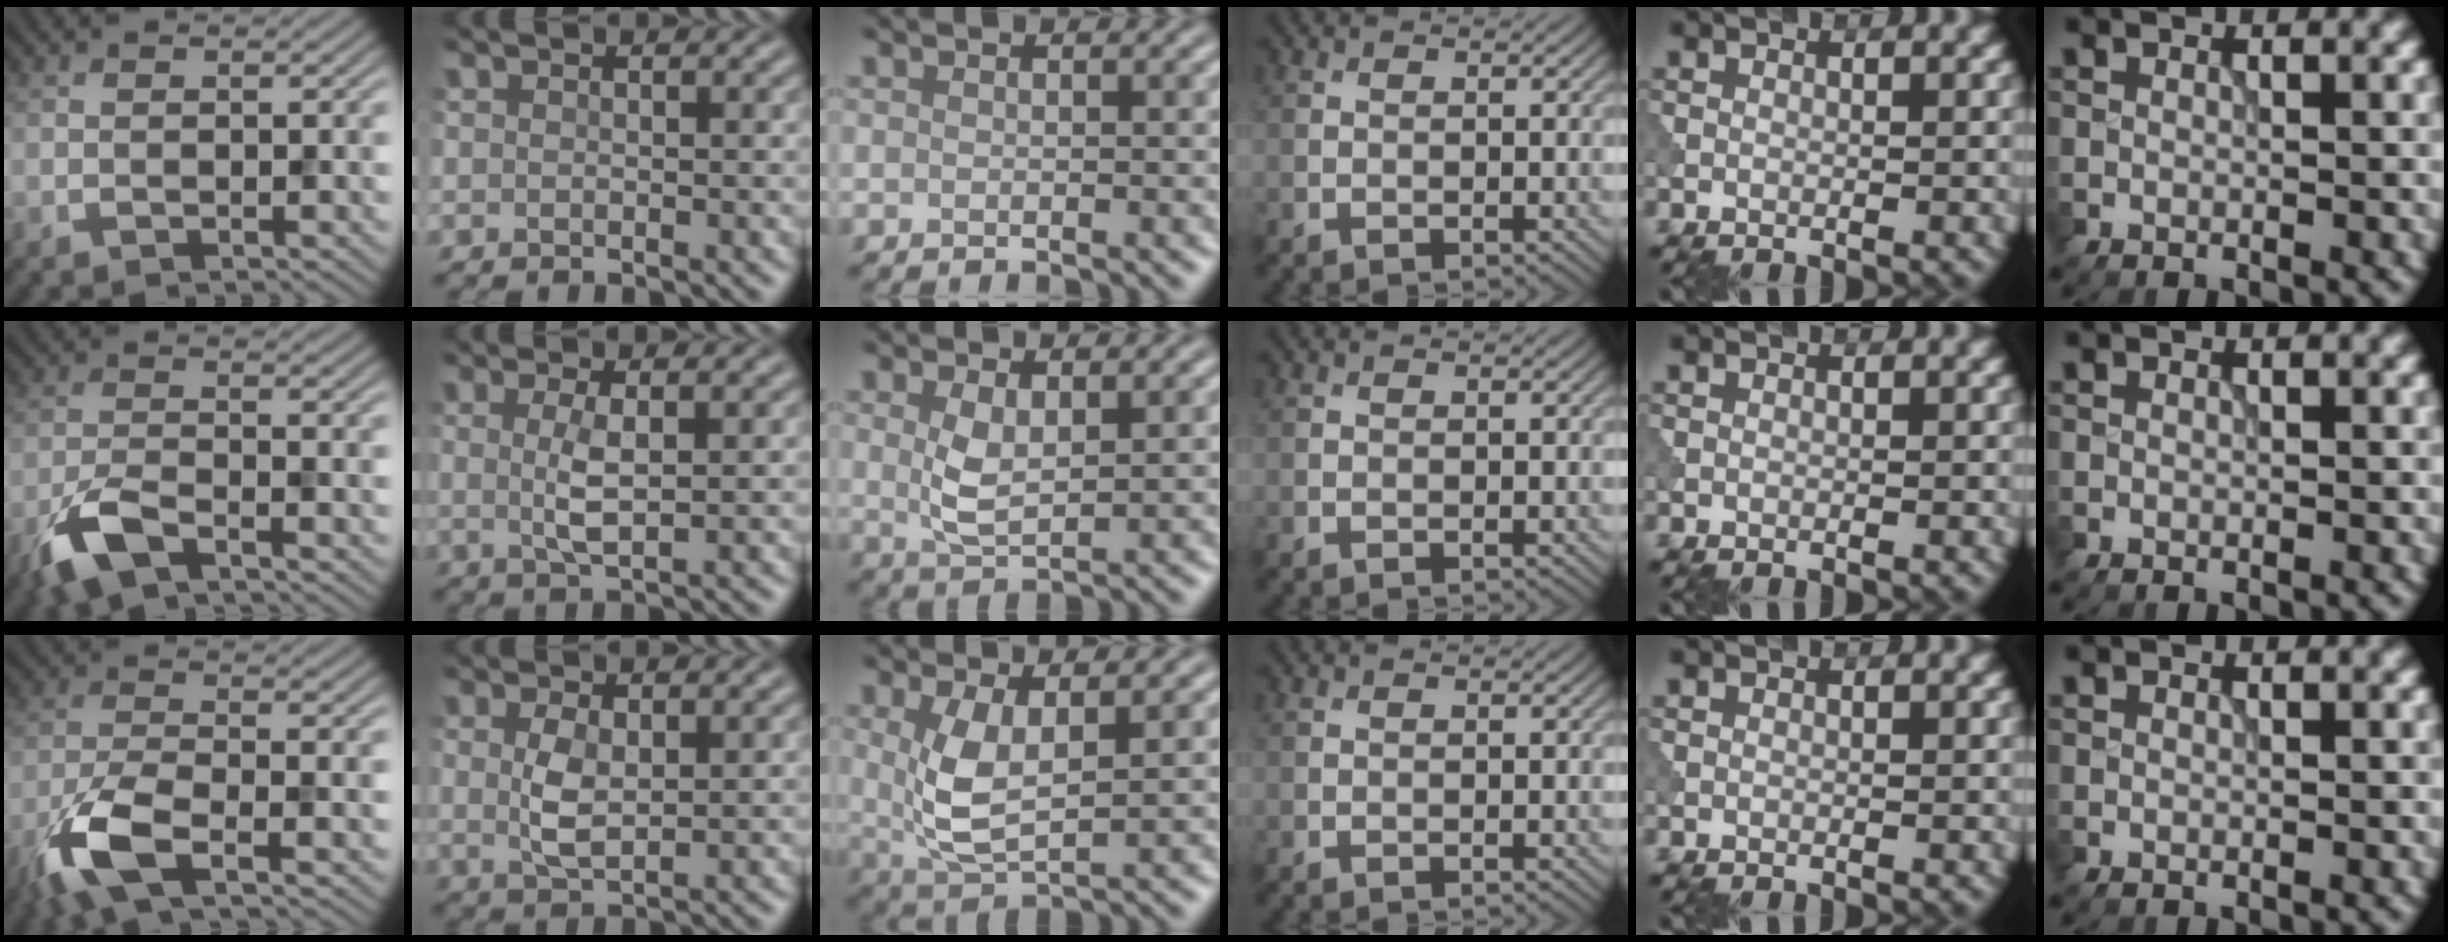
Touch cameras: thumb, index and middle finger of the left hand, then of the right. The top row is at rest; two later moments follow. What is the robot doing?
{"motion": "wipe", "object": "makeup brush"}